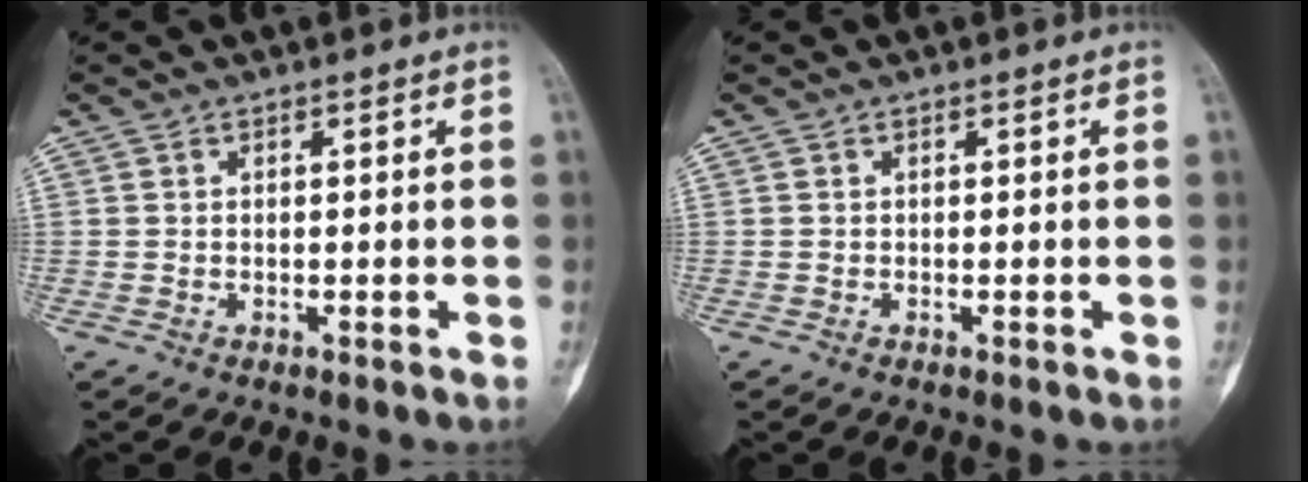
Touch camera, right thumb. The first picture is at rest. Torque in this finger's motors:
{"motor_torque": [0.00, 0.00, 0.00, 0.00, 0.00]}